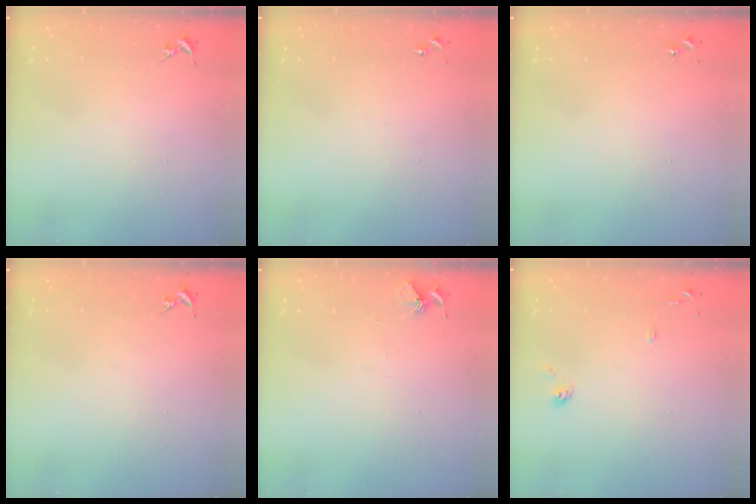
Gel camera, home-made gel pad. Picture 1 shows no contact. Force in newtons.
{"total": 0.0}
{"total": 0.0}
{"total": 0.0}
{"total": 5.1, "press": 5.1, "slide": 0.5}
{"total": 7.8, "press": 7.8, "slide": 0.6}